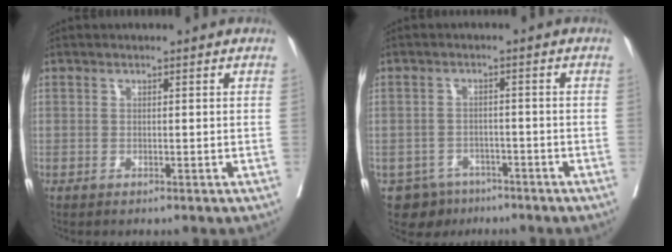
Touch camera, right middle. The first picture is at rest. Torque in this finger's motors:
{"motor_torque": [0.36, -0.39, -0.02, -0.02]}